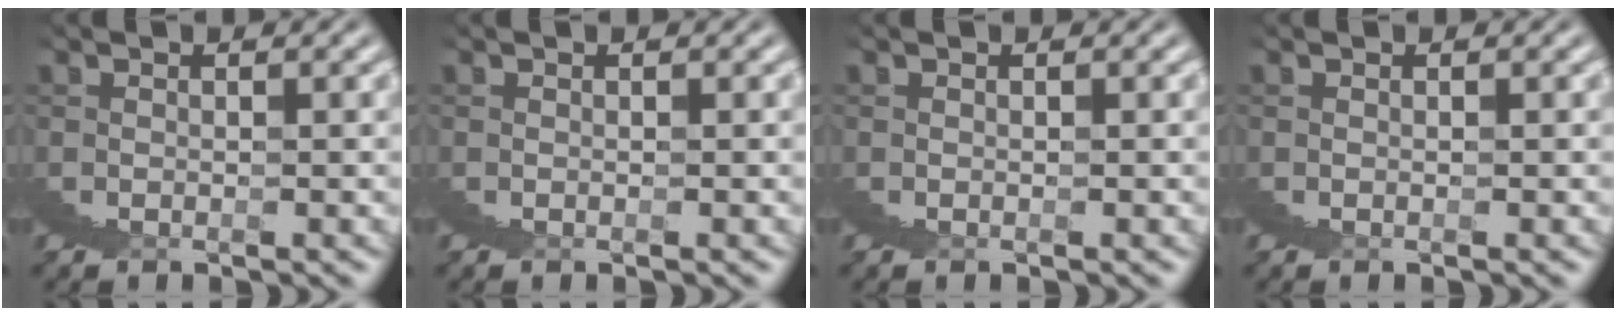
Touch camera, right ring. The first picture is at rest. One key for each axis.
{"total": 0.0}
{"total": 0.0}
{"total": 0.0}